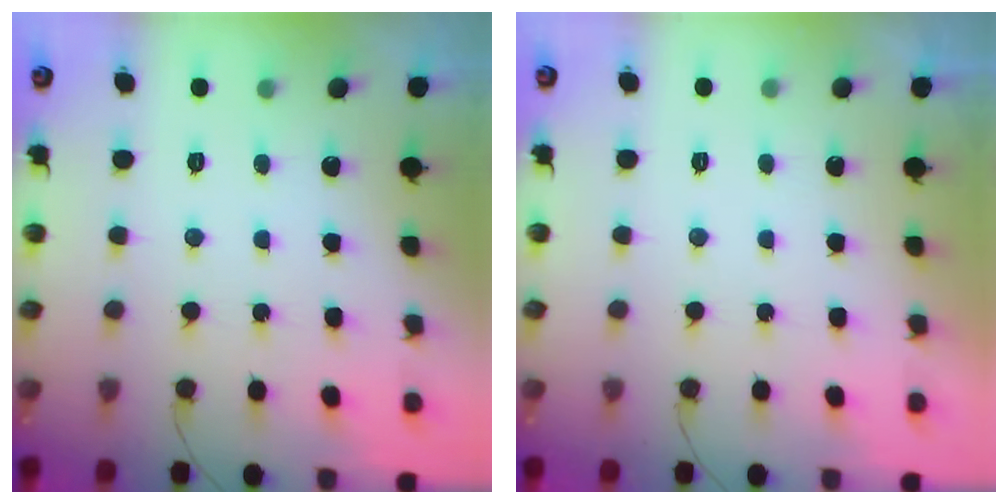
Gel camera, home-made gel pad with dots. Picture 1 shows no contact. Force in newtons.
{"total": 2.2, "press": 2.1, "slide": 0.4}